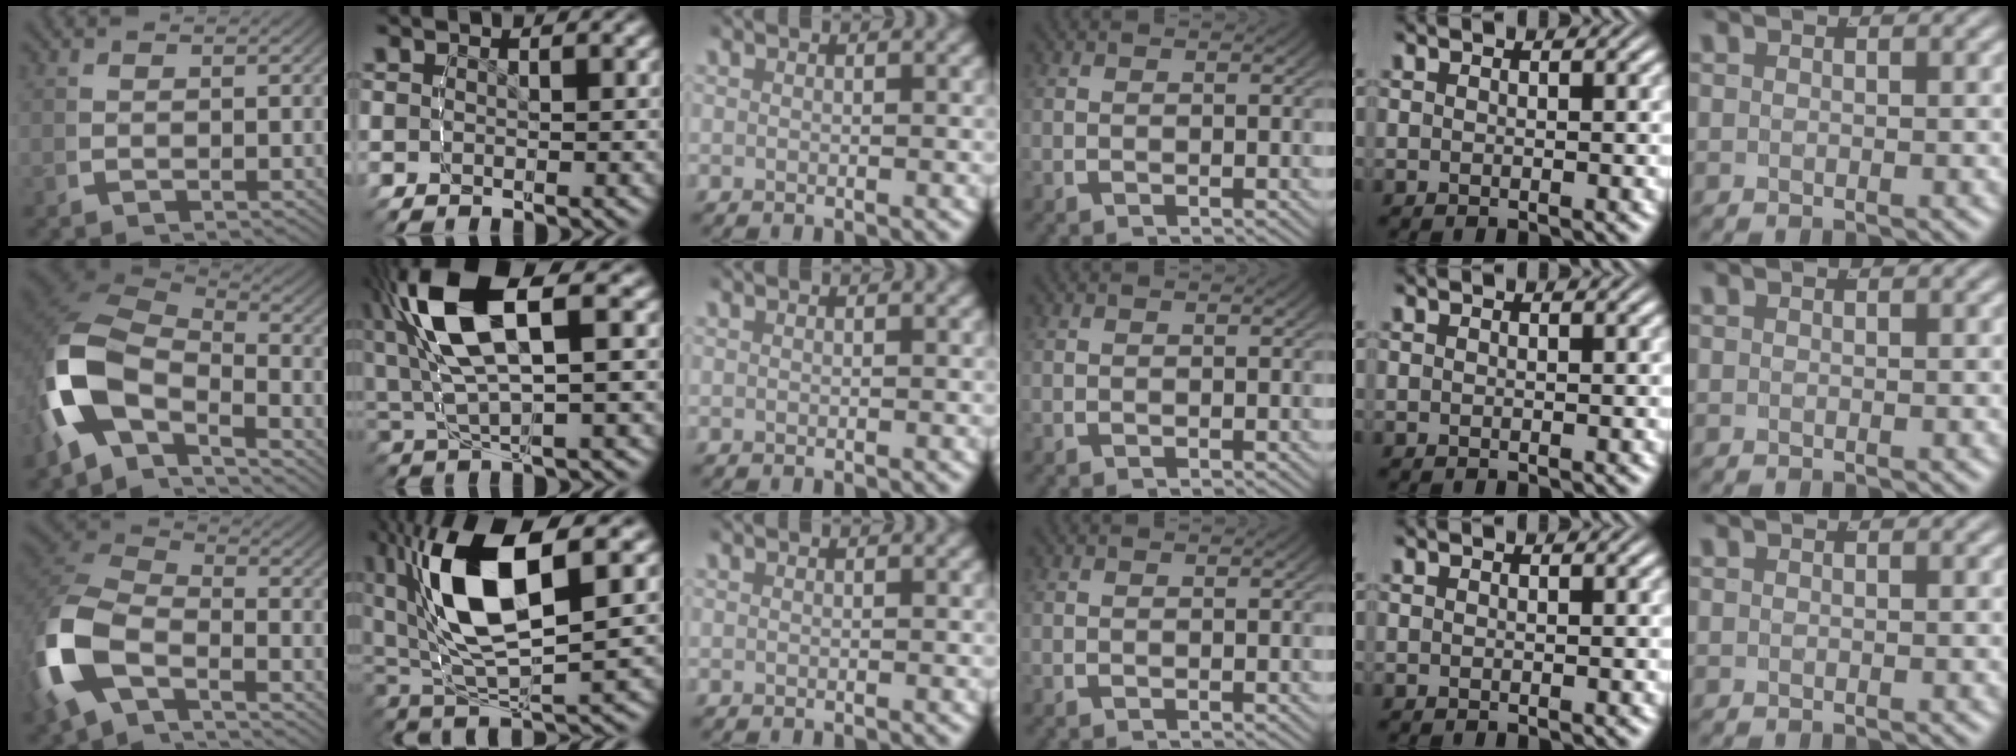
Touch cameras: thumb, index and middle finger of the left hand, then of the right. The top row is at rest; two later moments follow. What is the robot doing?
{"motion": "lift_and_place", "object": "markers"}